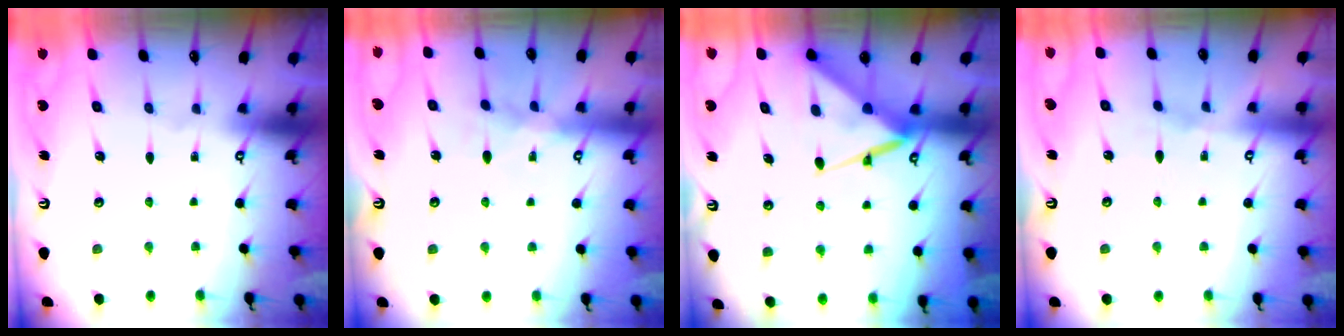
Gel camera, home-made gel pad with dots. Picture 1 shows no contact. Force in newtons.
{"total": 9.1, "press": 9.1, "slide": 0.8}
{"total": 10.2, "press": 10.1, "slide": 1.1}
{"total": 3.1, "press": 3.0, "slide": 0.5}